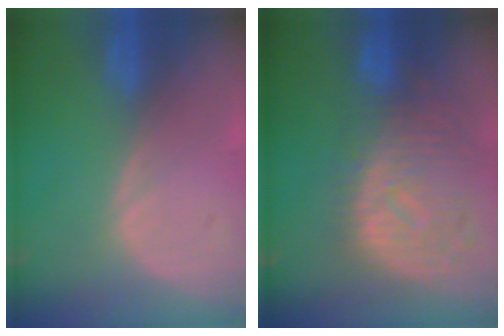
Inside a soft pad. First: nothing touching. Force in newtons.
{"total": 11.4, "press": 10.0, "slide": 5.5}